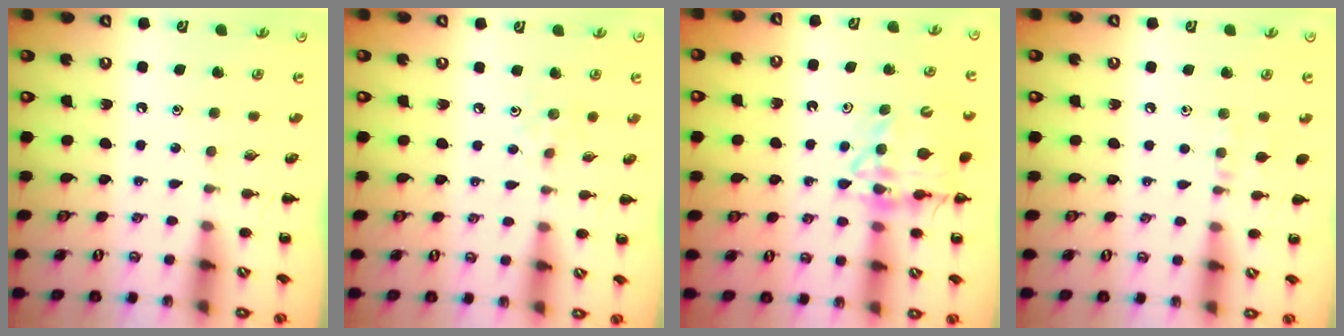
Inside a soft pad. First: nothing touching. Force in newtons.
{"total": 4.2, "press": 3.9, "slide": 1.5}
{"total": 13.6, "press": 13.2, "slide": 3.0}
{"total": 6.0, "press": 5.7, "slide": 1.9}